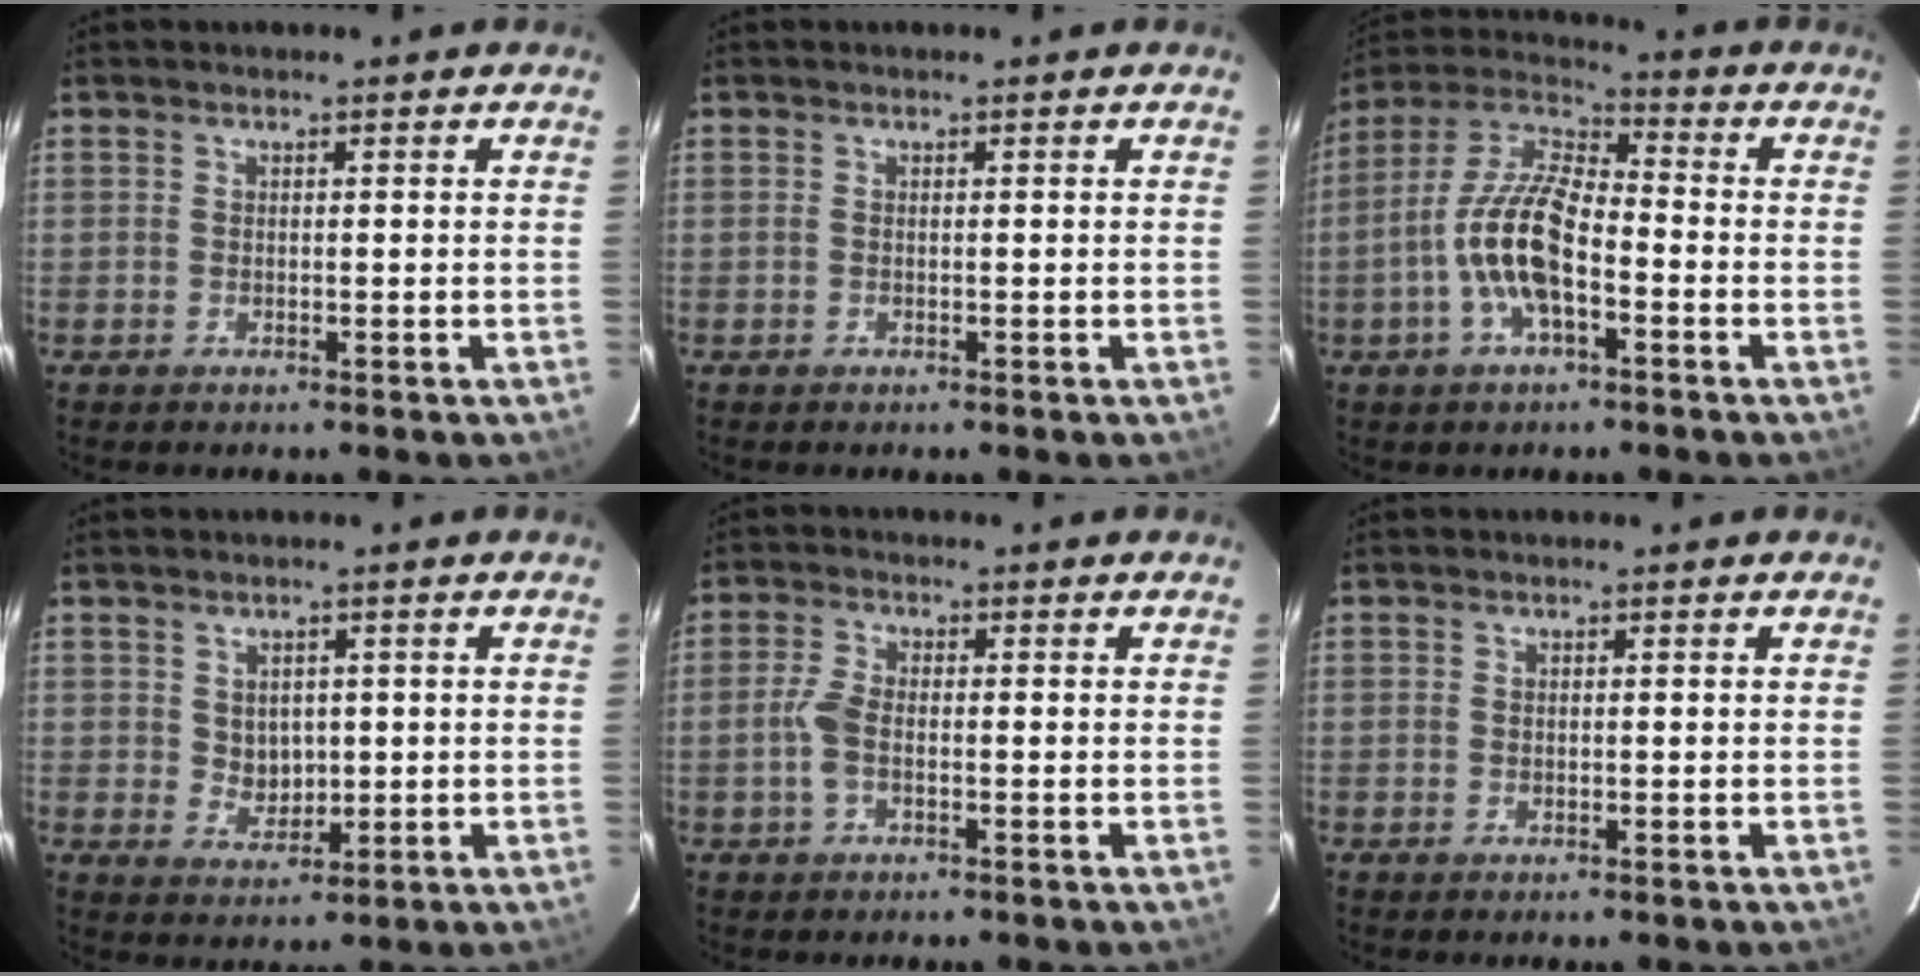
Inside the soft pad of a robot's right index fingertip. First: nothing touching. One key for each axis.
{"total": 0.0}
{"total": 13.2, "fx": -4.1, "fy": 5.2, "fz": 11.4, "tx": -0.238, "ty": 0.006, "tz": -0.081}
{"total": 4.0, "fx": 0.7, "fy": 3.5, "fz": 1.7, "tx": -0.026, "ty": 0.001, "tz": 0.023}
{"total": 3.9, "fx": -1.0, "fy": 1.8, "fz": 3.3, "tx": -0.078, "ty": 0.004, "tz": -0.019}
{"total": 0.0}